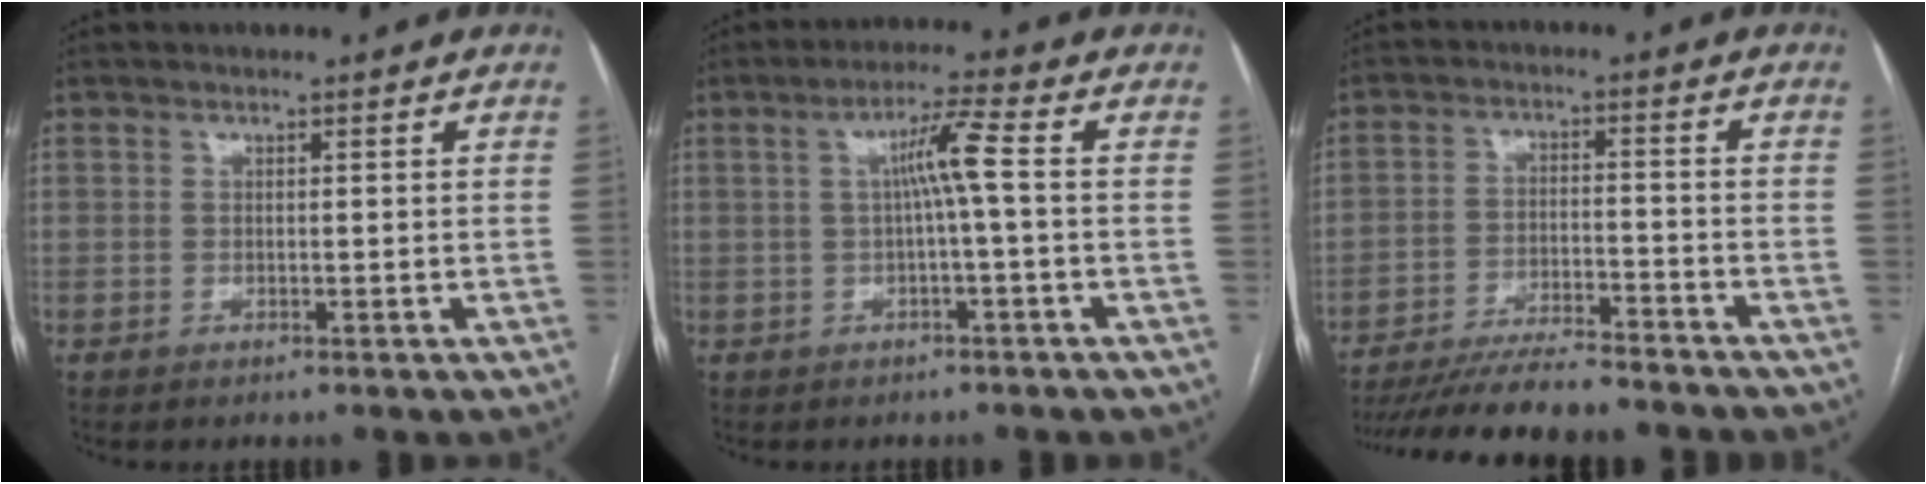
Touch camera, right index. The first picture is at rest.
{"total": 5.0, "force": [0.2, -0.7, 5.0], "torque": [-0.086, 0.013, 0.006]}
{"total": 15.9, "force": [-14.3, 1.4, 6.9], "torque": [-0.122, -0.021, -0.223]}